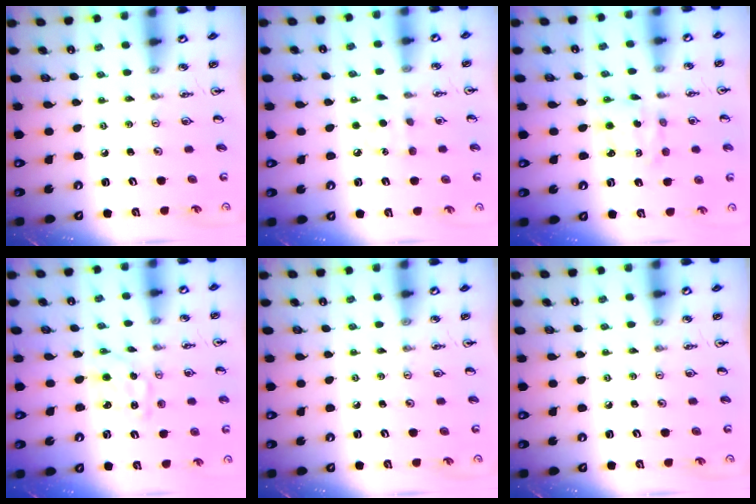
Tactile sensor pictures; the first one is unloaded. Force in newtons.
{"total": 6.8, "press": 6.8, "slide": 0.7}
{"total": 2.5, "press": 2.5, "slide": 0.3}
{"total": 1.6, "press": 1.6, "slide": 0.3}
{"total": 0.0}
{"total": 0.0}